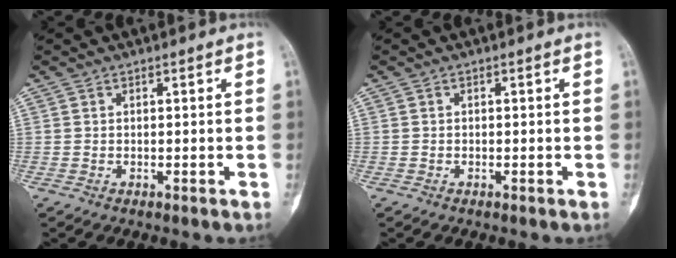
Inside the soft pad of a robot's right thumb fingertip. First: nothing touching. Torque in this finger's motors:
{"motor_torque": [-0.32, -0.24, -0.67, -0.18, -0.15]}